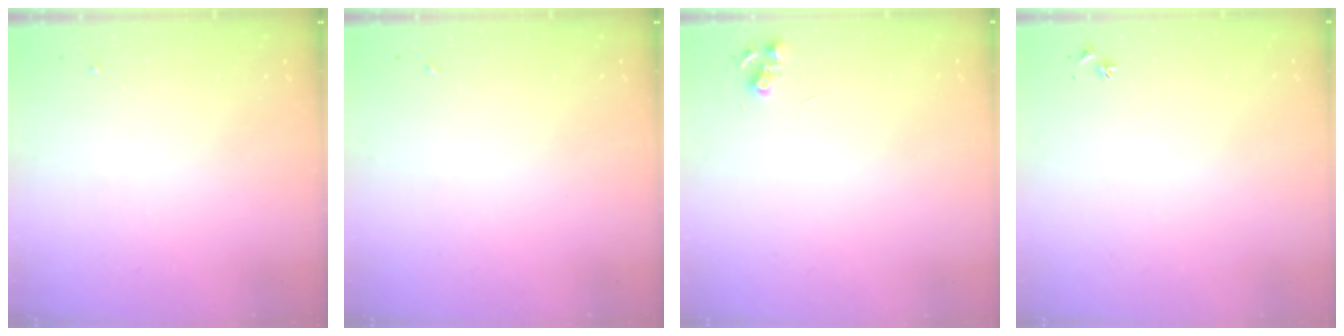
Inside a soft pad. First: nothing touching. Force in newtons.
{"total": 0.0}
{"total": 5.8, "press": 5.8, "slide": 0.8}
{"total": 2.9, "press": 2.8, "slide": 0.3}